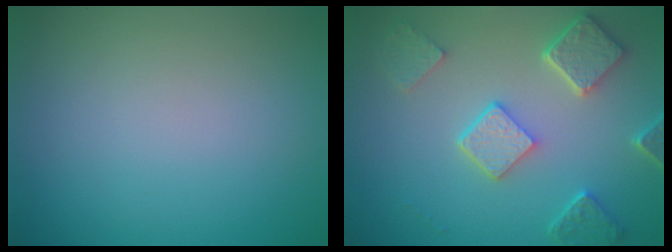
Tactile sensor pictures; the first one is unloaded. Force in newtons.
{"total": 5.0, "press": 3.9, "slide": 3.1}